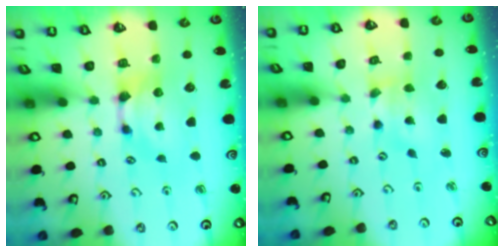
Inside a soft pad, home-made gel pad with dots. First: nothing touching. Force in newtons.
{"total": 1.5, "press": 1.1, "slide": 1.0}